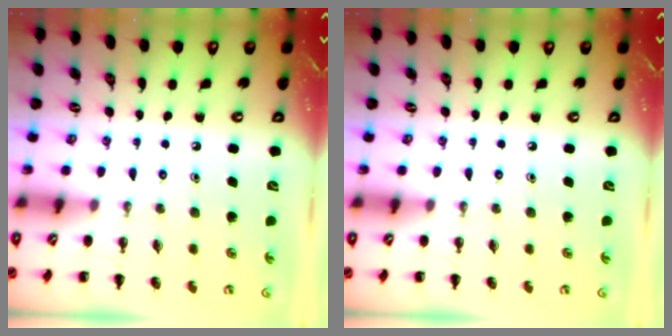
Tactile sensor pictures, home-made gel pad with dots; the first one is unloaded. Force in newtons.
{"total": 0.0}